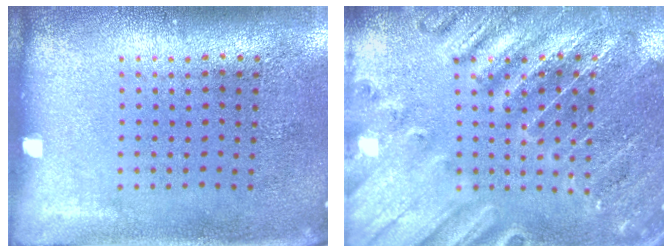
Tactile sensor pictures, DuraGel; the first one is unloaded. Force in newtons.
{"total": 3.0, "press": 3.0, "slide": 0.3}